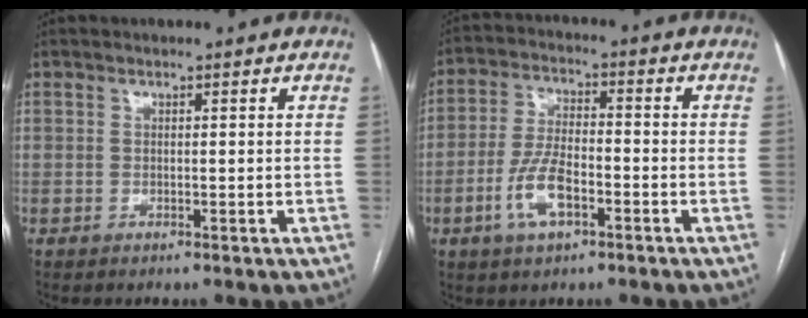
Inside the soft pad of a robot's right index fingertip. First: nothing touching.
{"total": 8.0, "force": [-3.4, 3.2, 6.5], "torque": [-0.140, 0.005, -0.064]}